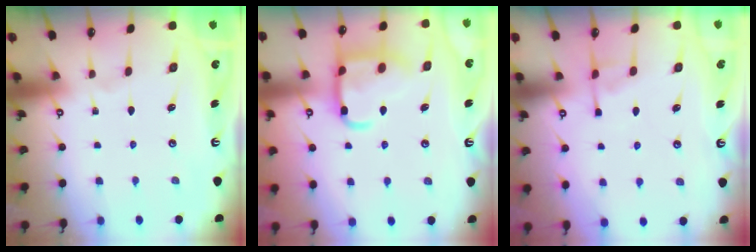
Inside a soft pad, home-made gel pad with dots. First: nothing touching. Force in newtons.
{"total": 15.2, "press": 15.1, "slide": 1.4}
{"total": 4.5, "press": 4.4, "slide": 0.7}